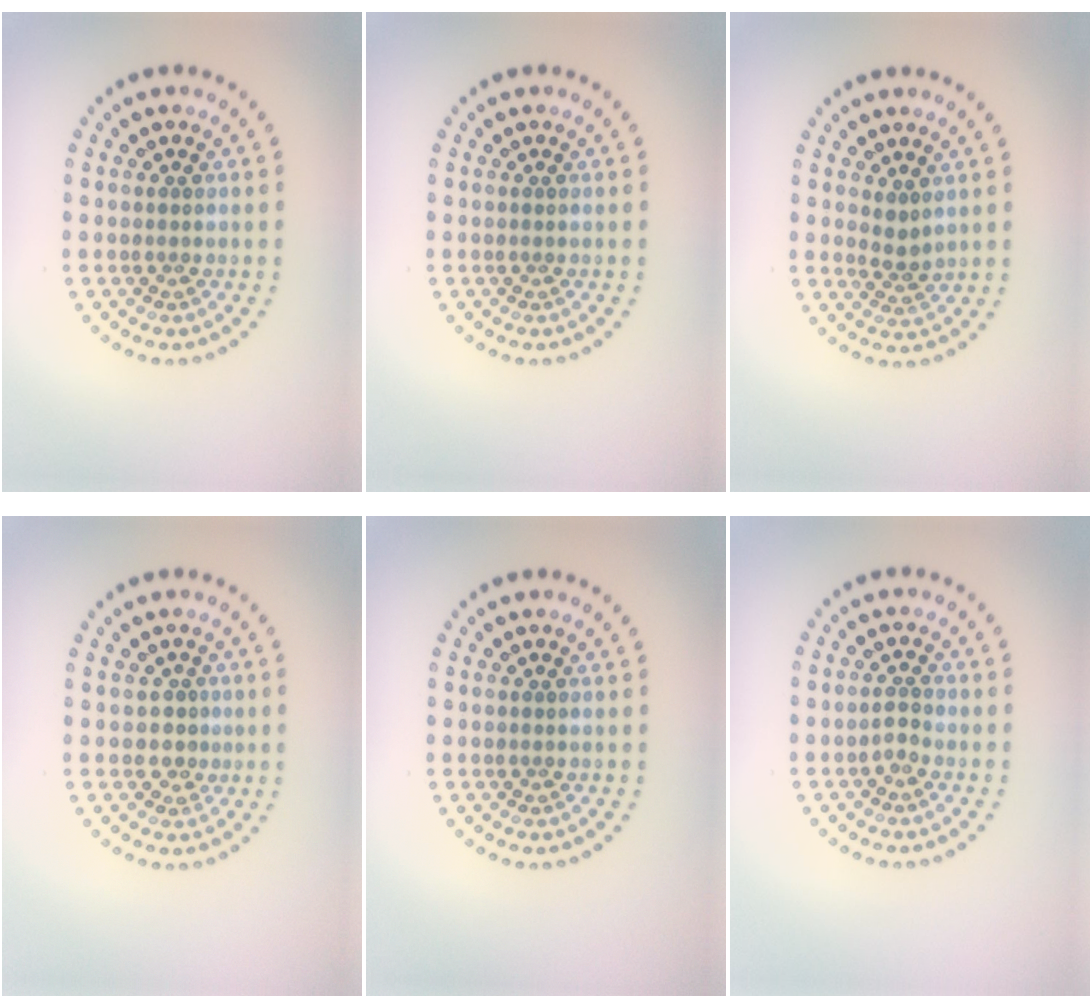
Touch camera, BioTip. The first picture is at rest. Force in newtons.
{"total": 0.0}
{"total": 1.7, "press": 1.3, "slide": 1.0}
{"total": 1.7, "press": 1.3, "slide": 1.1}
{"total": 0.0}
{"total": 1.1, "press": 0.9, "slide": 0.5}